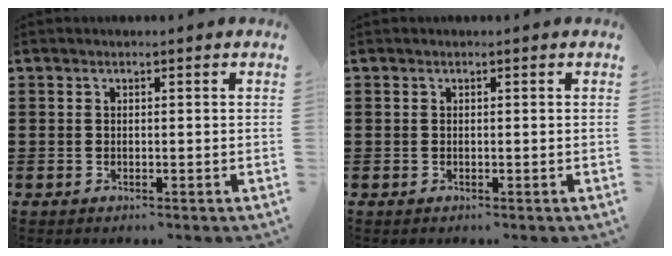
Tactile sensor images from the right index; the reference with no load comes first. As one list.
[{"total": 0.0}]